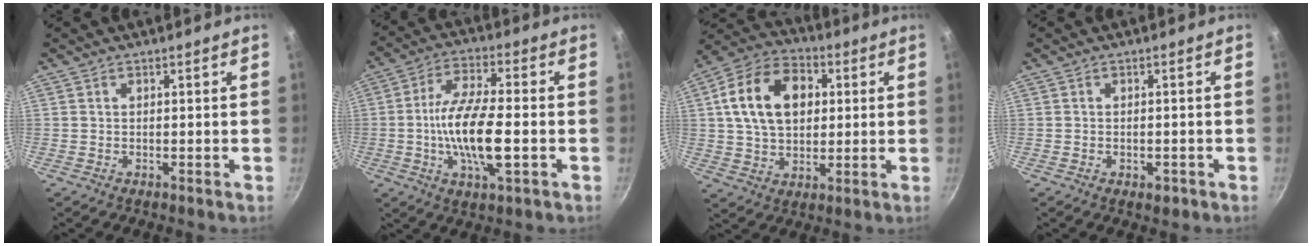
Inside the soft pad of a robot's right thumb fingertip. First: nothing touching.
{"total": 13.6, "force": [-2.4, 4.4, 12.7], "torque": [-0.236, 0.018, -0.052]}
{"total": 16.9, "force": [3.4, 11.8, 11.7], "torque": [-0.177, 0.014, 0.047]}
{"total": 2.3, "force": [-1.1, 1.4, 1.6], "torque": [-0.020, 0.003, -0.012]}